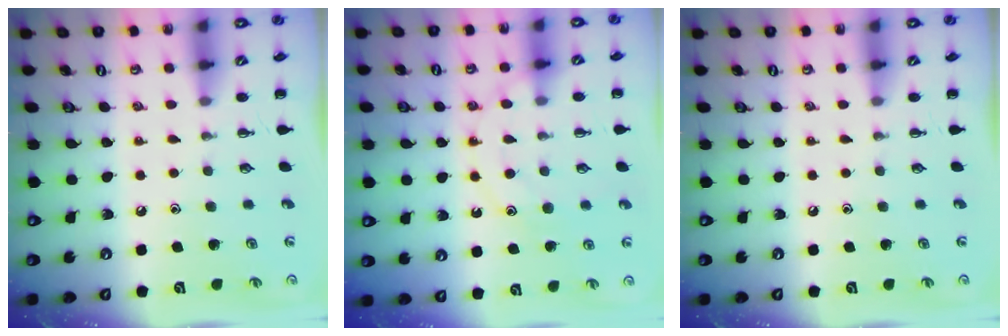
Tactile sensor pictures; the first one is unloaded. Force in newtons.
{"total": 13.4, "press": 13.4, "slide": 0.9}
{"total": 0.0}